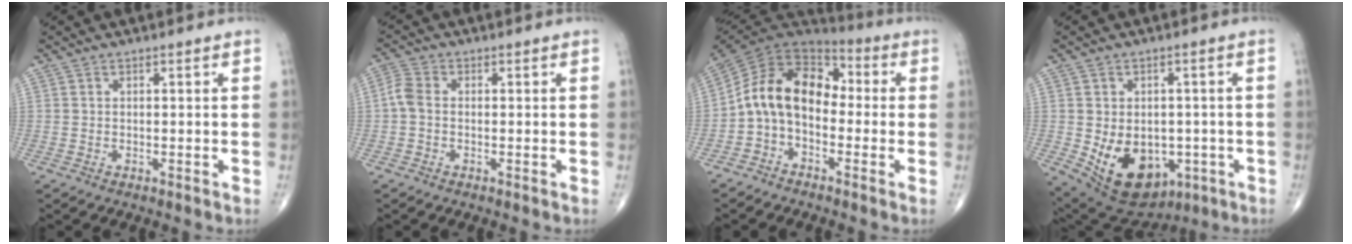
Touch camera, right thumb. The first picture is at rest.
{"total": 3.3, "force": [-0.3, 2.2, 2.4], "torque": [-0.054, 0.007, -0.017]}
{"total": 13.4, "force": [-1.8, 9.2, 9.5], "torque": [-0.150, 0.064, -0.049]}
{"total": 14.4, "force": [-3.7, 10.3, 9.3], "torque": [-0.129, 0.002, -0.030]}